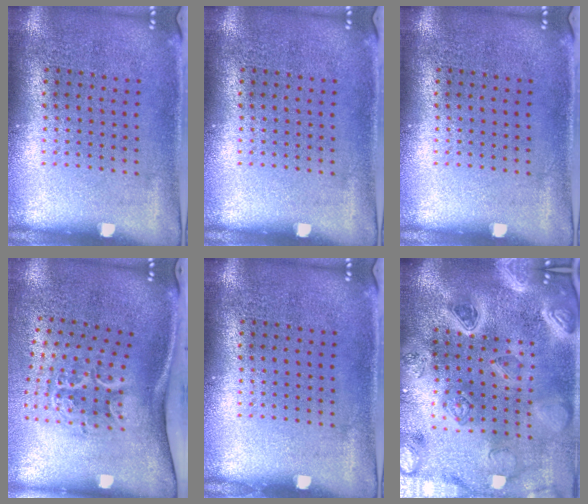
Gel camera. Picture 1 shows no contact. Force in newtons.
{"total": 0.0}
{"total": 0.0}
{"total": 2.2, "press": 1.3, "slide": 1.8}
{"total": 0.0}
{"total": 4.2, "press": 3.7, "slide": 1.9}